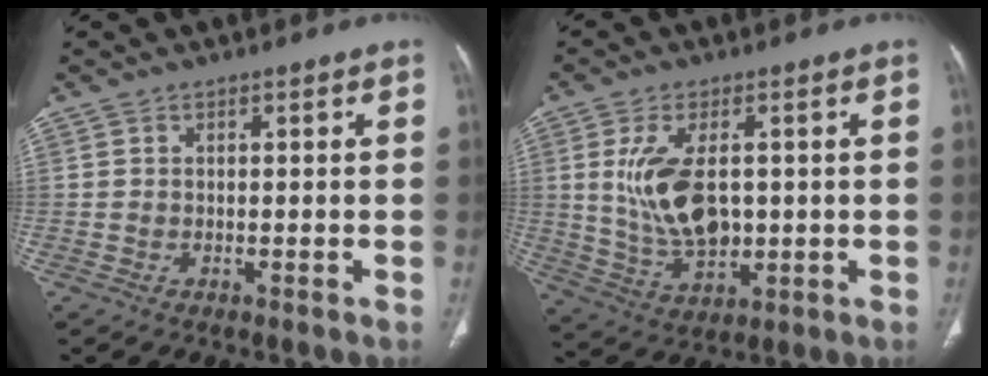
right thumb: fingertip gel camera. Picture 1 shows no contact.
{"total": 12.1, "force": [1.4, 6.7, 9.9], "torque": [-0.185, -0.011, 0.040]}